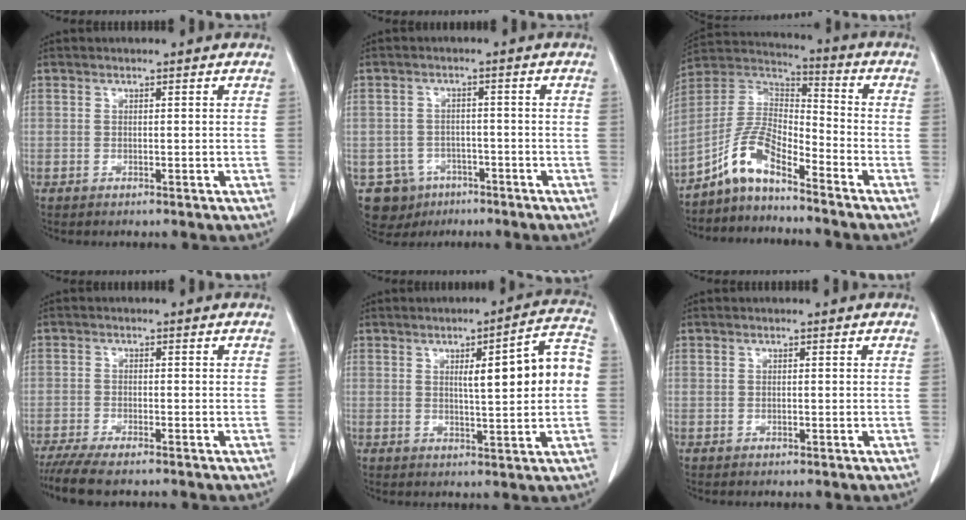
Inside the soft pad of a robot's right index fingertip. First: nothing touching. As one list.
[{"total": 7.0, "force": [-3.5, 6.0, 0.6], "torque": [-0.014, 0.009, -0.043]}, {"total": 8.9, "force": [-6.5, 2.4, 5.6], "torque": [-0.127, 0.024, -0.128]}, {"total": 6.8, "force": [-5.6, 1.0, 3.7], "torque": [-0.059, -0.016, -0.093]}, {"total": 10.9, "force": [1.0, 0.9, 10.8], "torque": [-0.146, 0.024, 0.015]}, {"total": 0.0}]